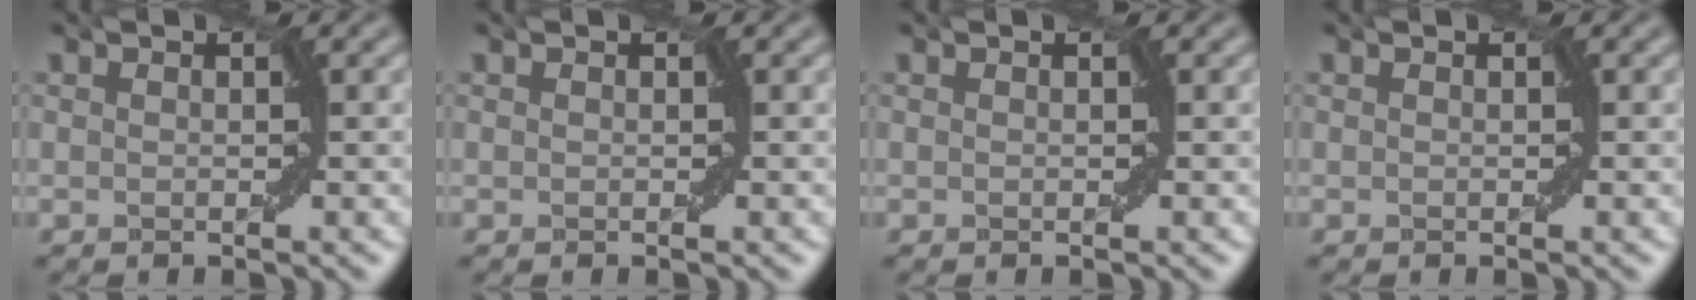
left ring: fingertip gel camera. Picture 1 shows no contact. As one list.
[{"total": 0.0}, {"total": 0.0}, {"total": 0.0}]